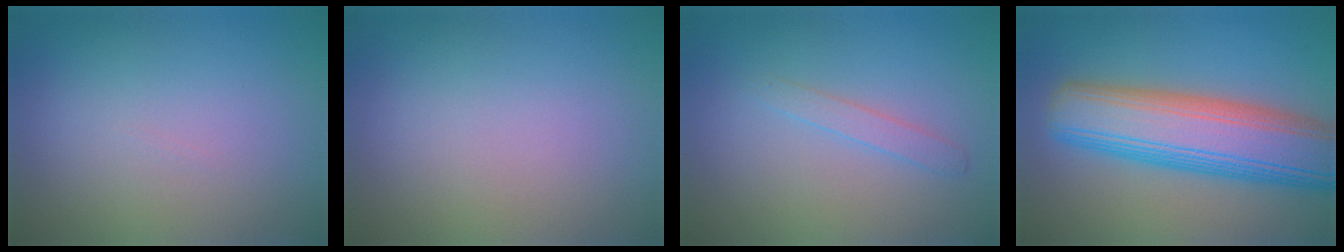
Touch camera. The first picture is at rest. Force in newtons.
{"total": 0.0}
{"total": 1.3, "press": 1.3, "slide": 0.0}
{"total": 10.8, "press": 10.8, "slide": 0.4}